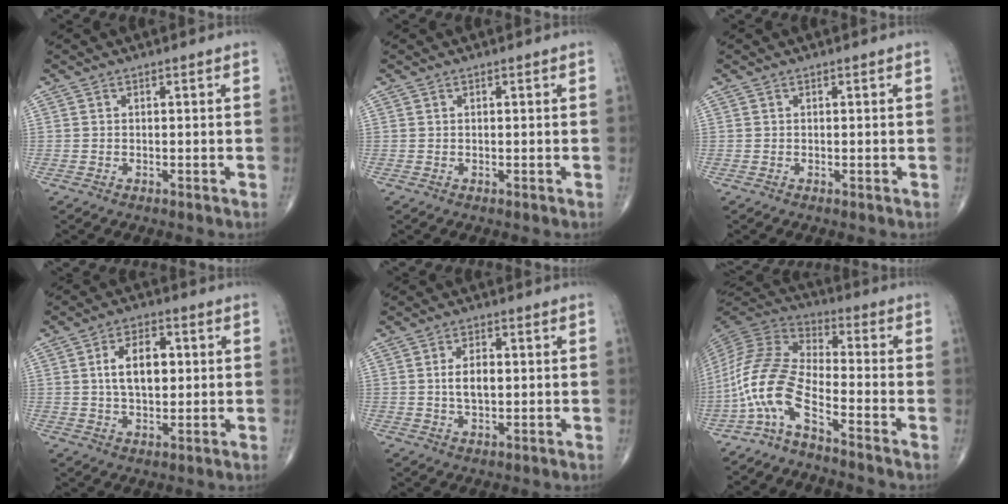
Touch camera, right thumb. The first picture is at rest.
{"total": 0.0}
{"total": 0.0}
{"total": 8.9, "force": [1.3, 5.2, 7.2], "torque": [-0.106, 0.006, 0.024]}
{"total": 5.0, "force": [0.4, 2.7, 4.1], "torque": [-0.071, 0.000, 0.007]}
{"total": 11.8, "force": [-6.7, 3.2, 9.1], "torque": [-0.212, 0.065, -0.144]}